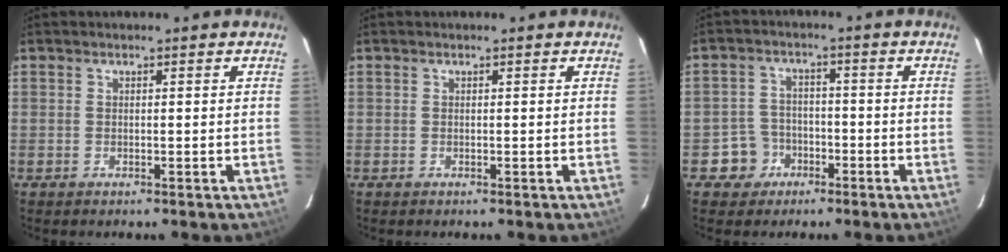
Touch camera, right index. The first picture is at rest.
{"total": 0.0}
{"total": 5.5, "force": [-2.8, 4.8, 0.1], "torque": [-0.012, 0.023, -0.045]}